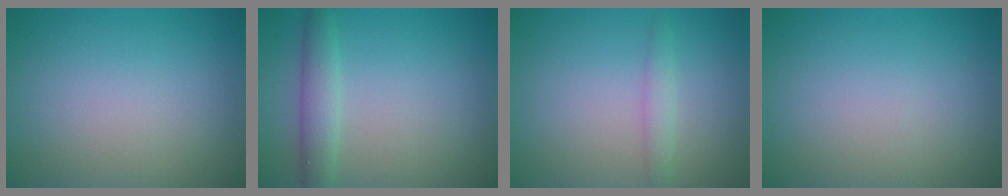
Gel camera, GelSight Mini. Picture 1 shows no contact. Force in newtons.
{"total": 2.6, "press": 2.6, "slide": 0.0}
{"total": 1.4, "press": 1.4, "slide": 0.0}
{"total": 0.0}